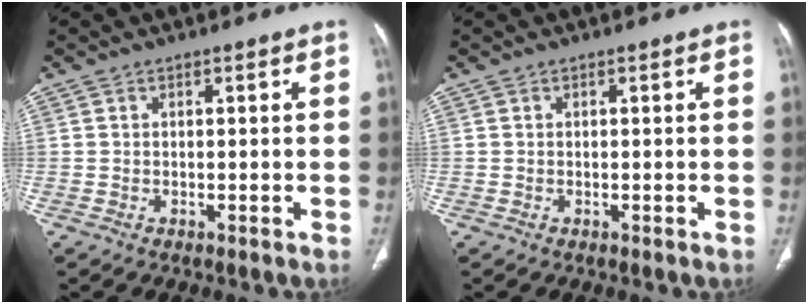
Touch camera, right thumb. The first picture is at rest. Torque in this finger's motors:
{"motor_torque": [-0.23, 0.23, 0.00, 0.00, 0.00]}